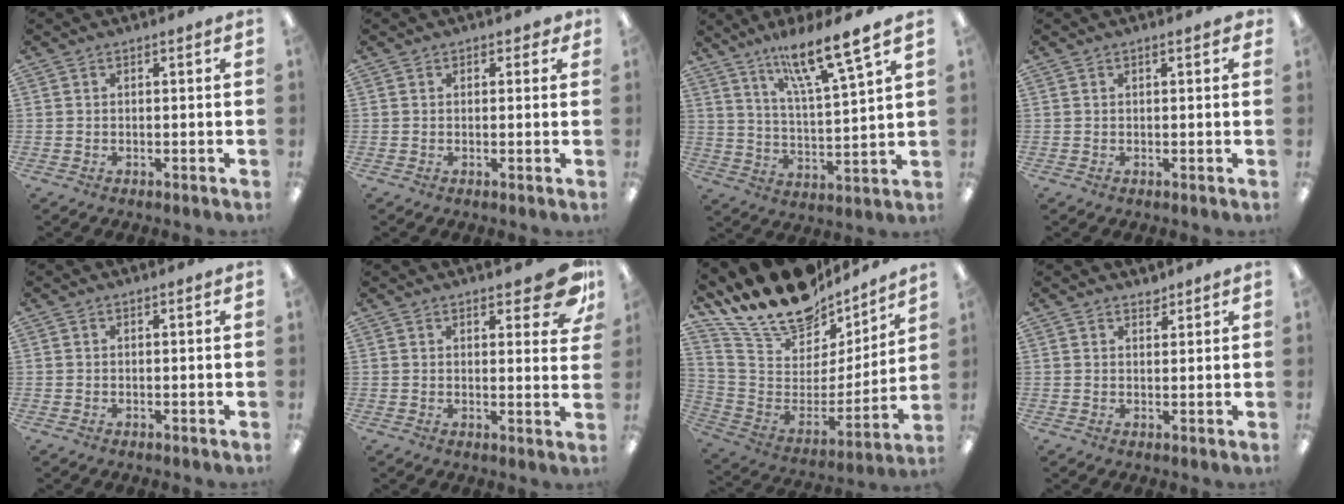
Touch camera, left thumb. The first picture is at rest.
{"total": 1.5, "force": [1.1, 1.0, 0.4], "torque": [-0.001, 0.000, 0.017]}
{"total": 13.4, "force": [10.8, 1.0, 7.9], "torque": [-0.135, -0.066, 0.175]}
{"total": 1.3, "force": [0.9, 0.4, 1.0], "torque": [-0.013, 0.000, 0.013]}
{"total": 0.0}
{"total": 9.0, "force": [6.2, 2.7, 6.0], "torque": [-0.064, -0.036, 0.099]}
{"total": 17.8, "force": [15.1, 7.6, 5.6], "torque": [-0.117, -0.125, 0.271]}
{"total": 2.0, "force": [1.9, 0.5, 0.1], "torque": [0.006, -0.010, 0.035]}